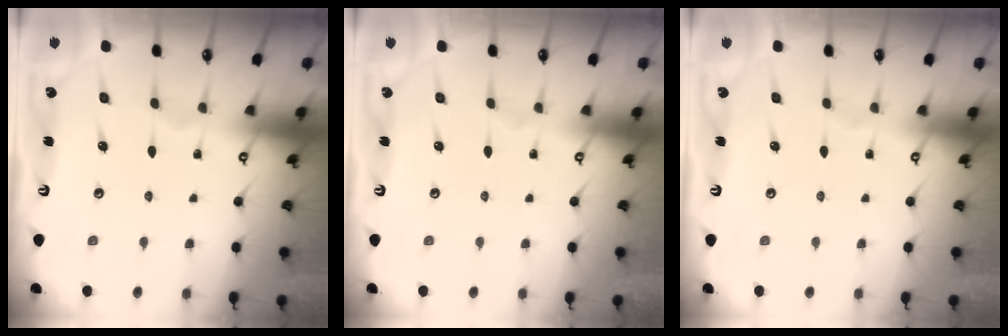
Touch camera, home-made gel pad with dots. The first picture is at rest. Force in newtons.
{"total": 0.0}
{"total": 0.0}